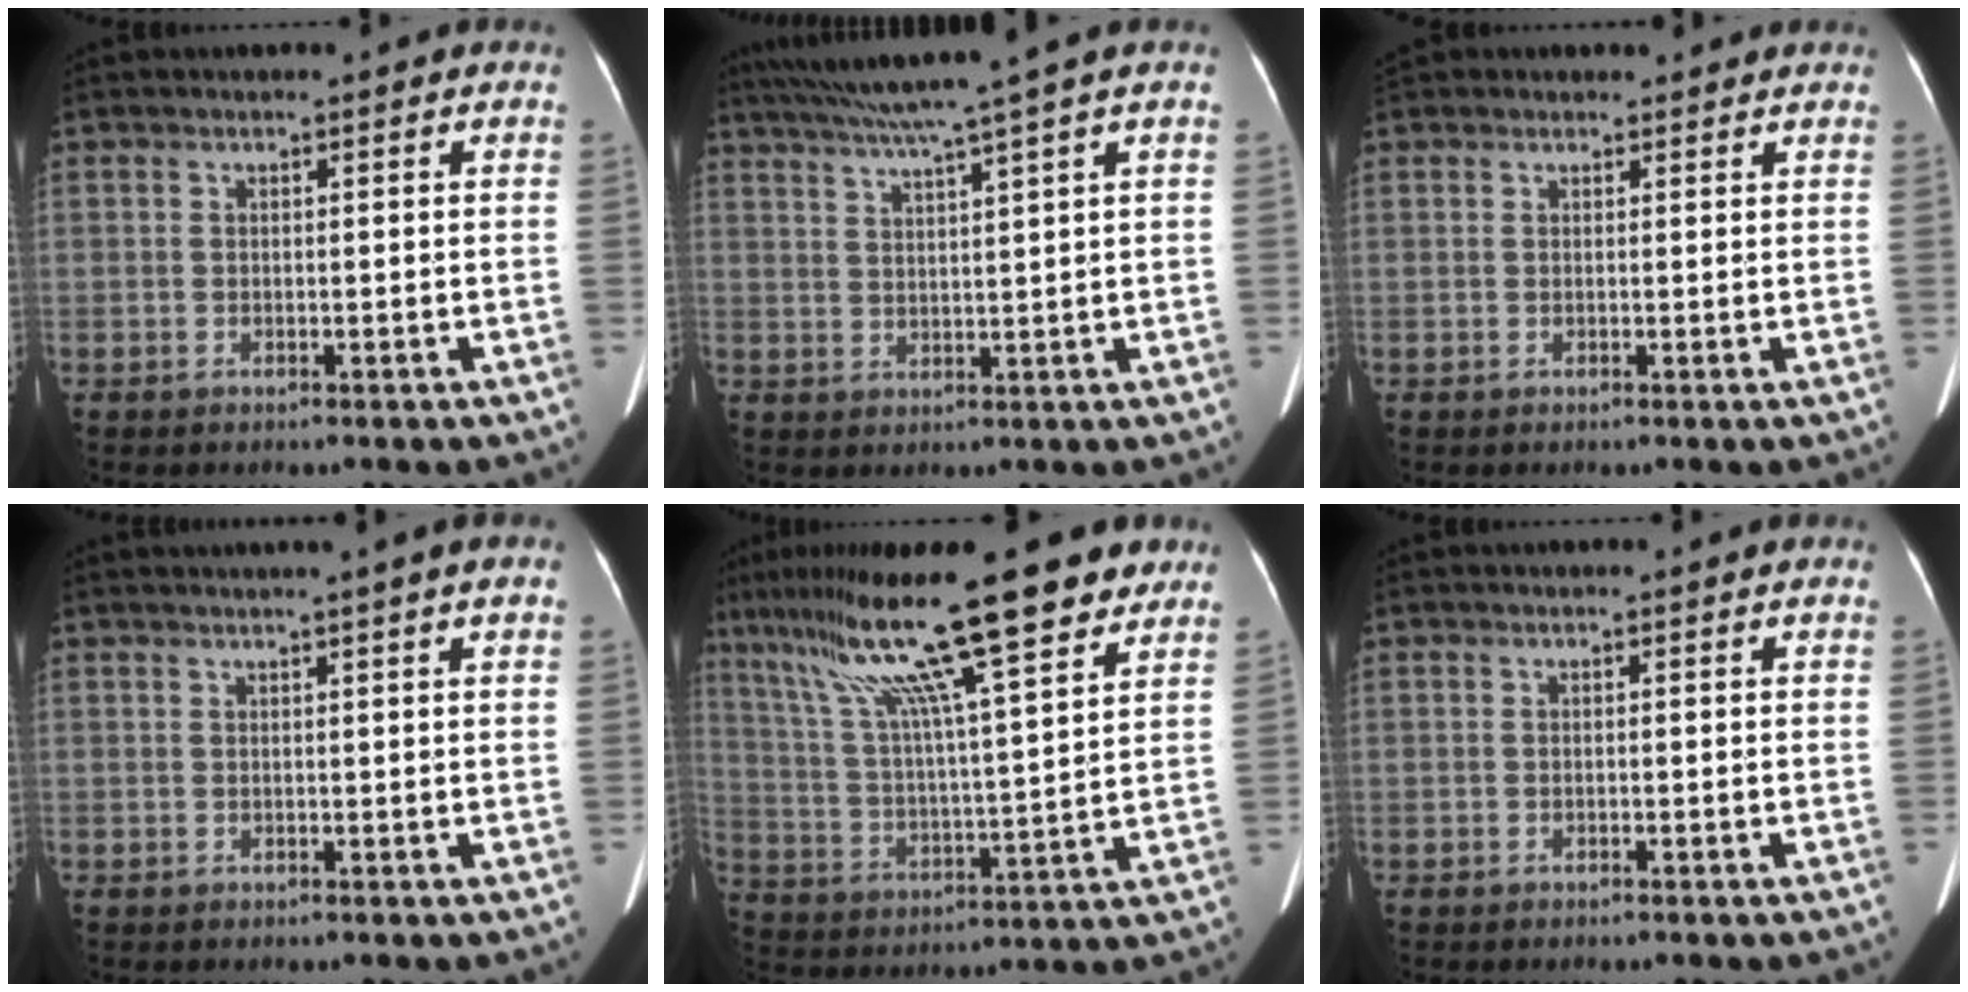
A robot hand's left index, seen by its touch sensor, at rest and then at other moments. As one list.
[{"total": 9.0, "force": [7.0, -2.3, 5.1], "torque": [-0.086, 0.012, 0.114]}, {"total": 2.3, "force": [2.1, 0.9, 0.0], "torque": [-0.001, 0.015, 0.029]}, {"total": 3.8, "force": [2.6, -0.3, 2.7], "torque": [-0.039, 0.025, 0.035]}, {"total": 22.9, "force": [15.4, 2.0, 16.8], "torque": [-0.299, 0.035, 0.258]}, {"total": 0.0}]